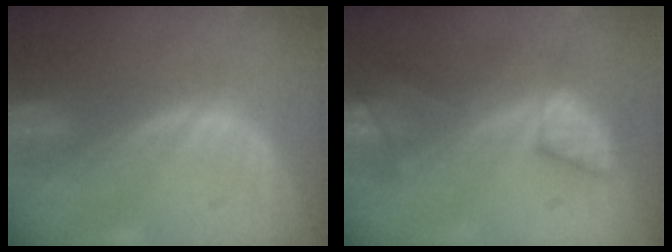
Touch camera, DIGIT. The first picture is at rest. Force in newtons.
{"total": 8.0, "press": 7.4, "slide": 3.2}